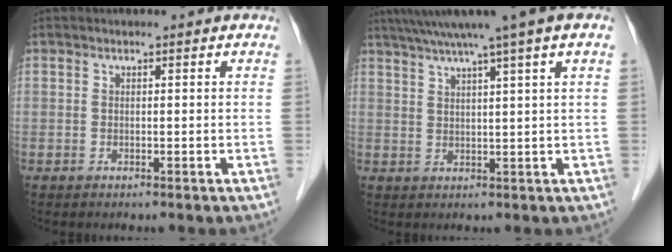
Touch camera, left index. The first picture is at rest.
{"total": 10.3, "force": [6.9, -1.3, 7.4], "torque": [-0.118, 0.035, 0.097]}